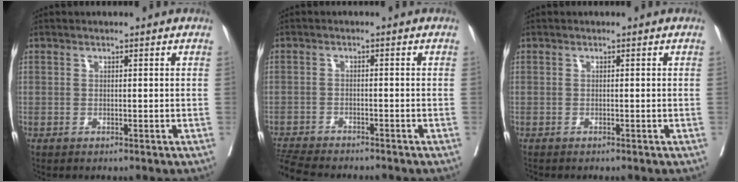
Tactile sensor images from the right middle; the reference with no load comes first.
{"total": 8.8, "force": [-8.1, 1.1, 3.1], "torque": [-0.050, -0.013, -0.132]}
{"total": 0.6, "force": [-0.6, 0.1, 0.1], "torque": [-0.001, -0.001, -0.012]}